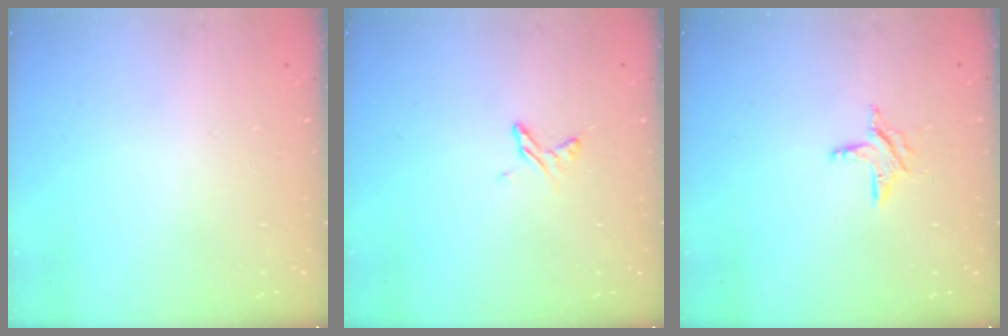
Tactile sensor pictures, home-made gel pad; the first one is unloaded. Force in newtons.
{"total": 4.0, "press": 4.0, "slide": 0.5}
{"total": 6.4, "press": 6.4, "slide": 0.7}